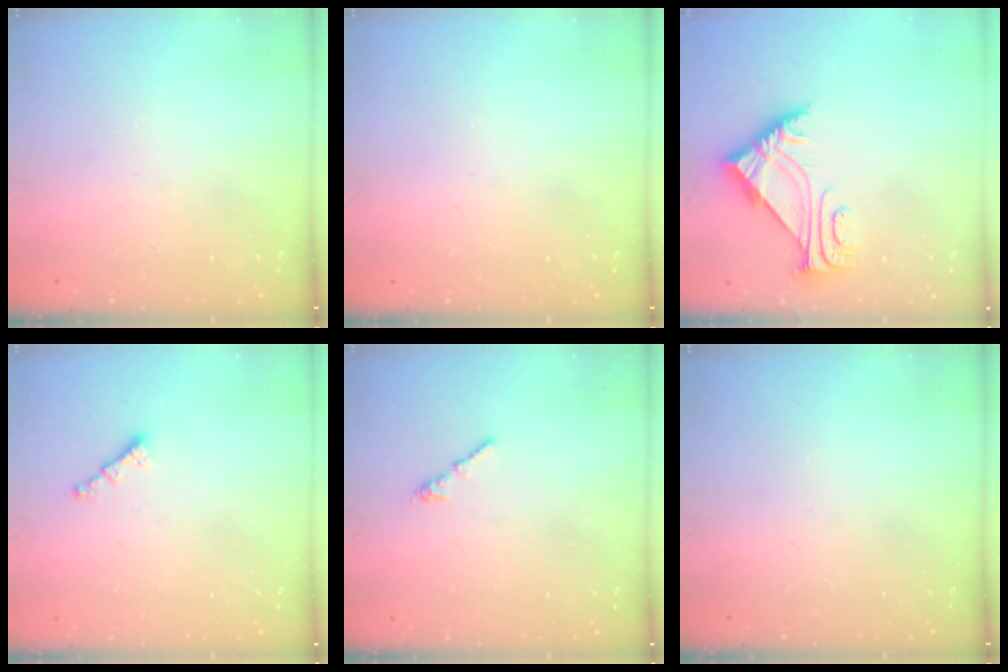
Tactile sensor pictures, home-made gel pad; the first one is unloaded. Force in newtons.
{"total": 0.0}
{"total": 6.3, "press": 6.3, "slide": 0.3}
{"total": 0.6, "press": 0.5, "slide": 0.4}
{"total": 0.7, "press": 0.6, "slide": 0.4}
{"total": 0.0}